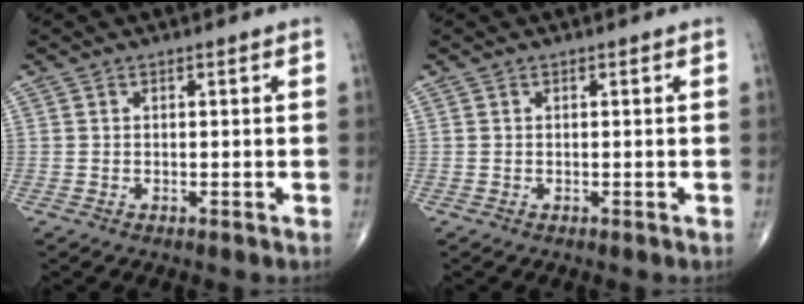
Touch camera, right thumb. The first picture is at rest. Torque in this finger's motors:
{"motor_torque": [0.09, 0.09, -0.08, 0.06, 0.00]}